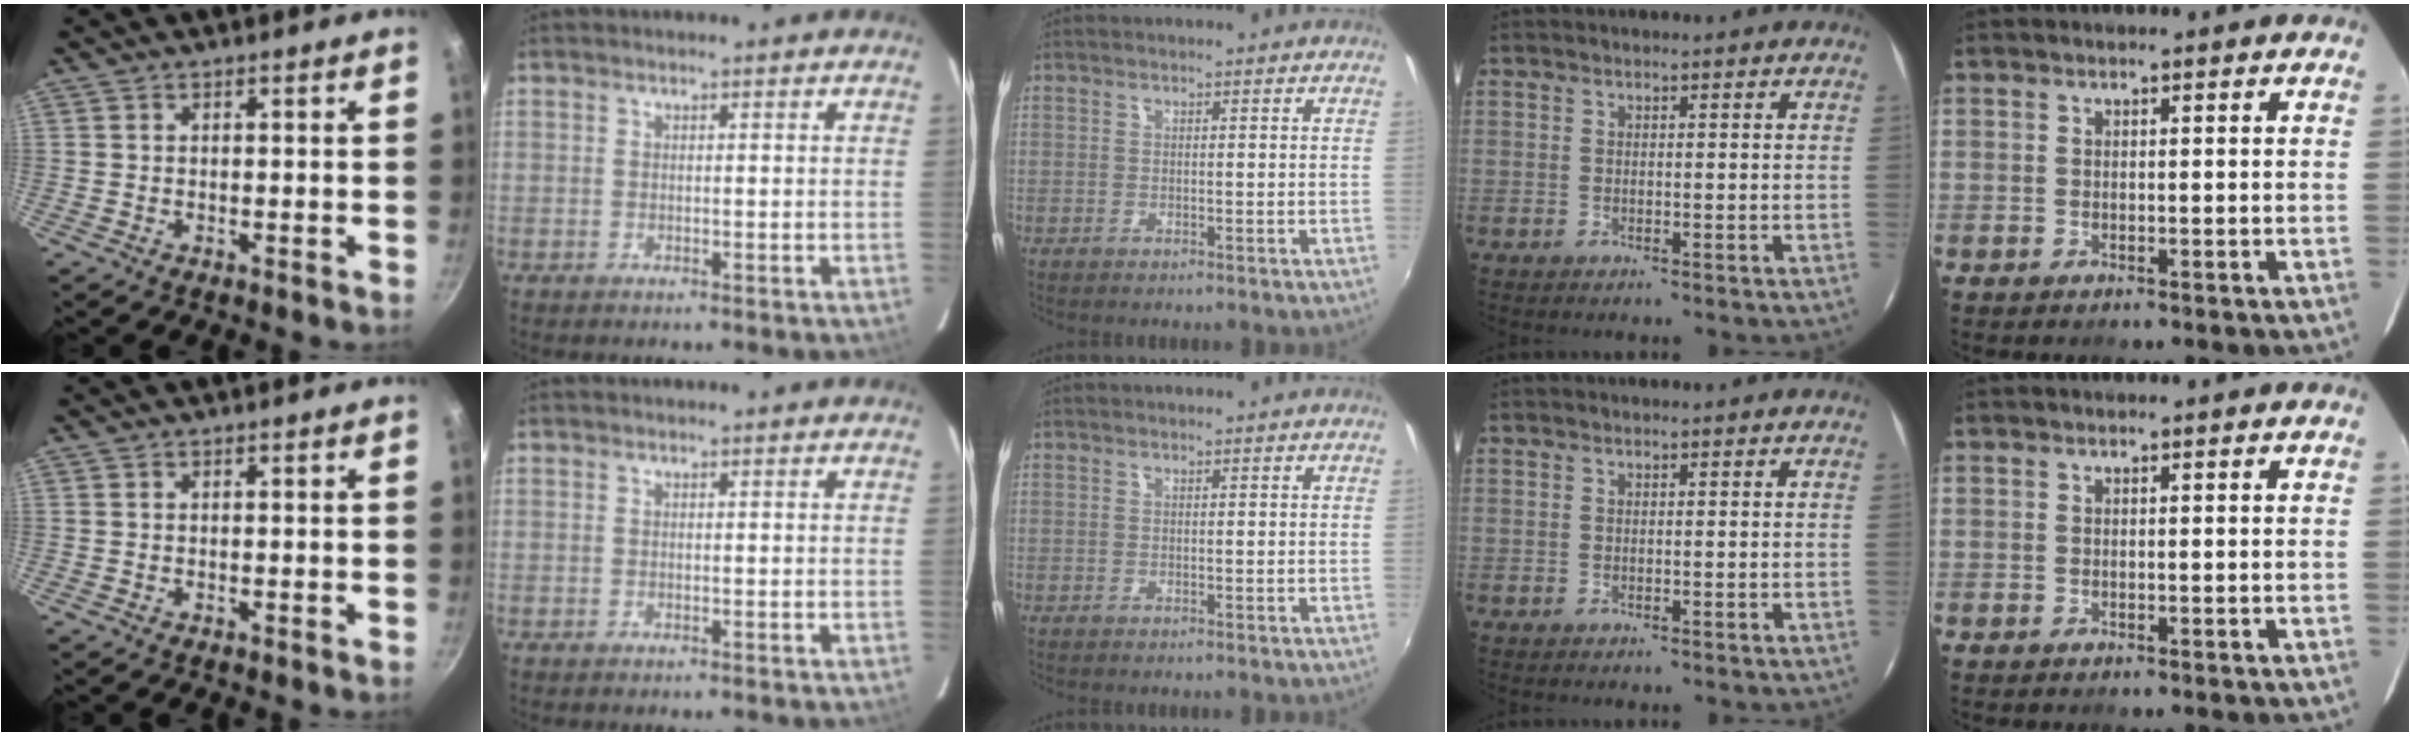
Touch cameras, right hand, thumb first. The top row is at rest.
{}